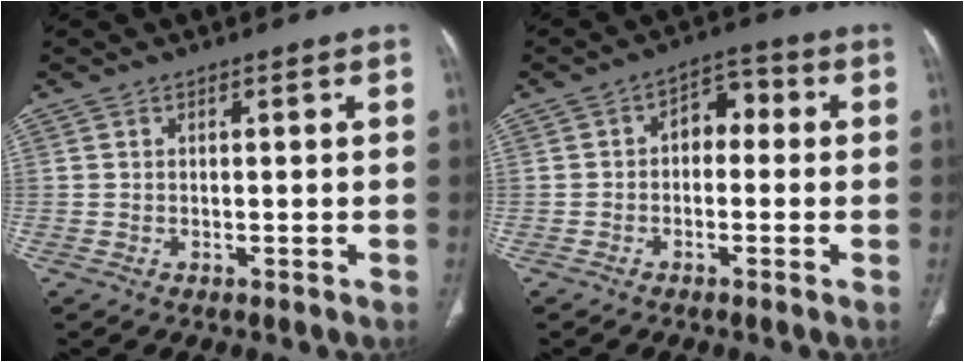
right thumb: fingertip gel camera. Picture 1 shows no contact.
{"total": 5.5, "force": [-0.1, 3.8, 4.0], "torque": [-0.037, 0.027, -0.016]}